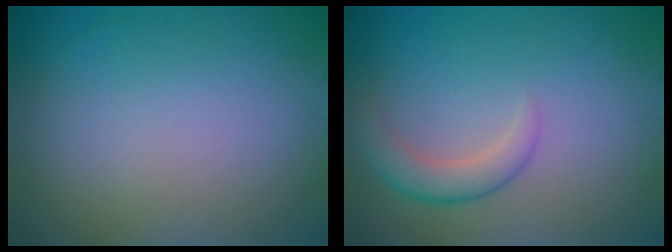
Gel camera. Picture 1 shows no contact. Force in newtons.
{"total": 2.6, "press": 2.6, "slide": 0.1}